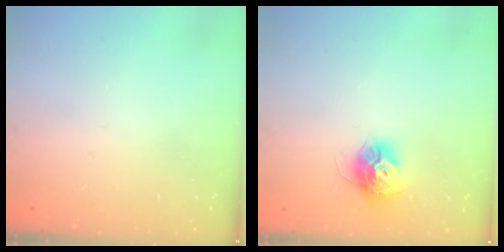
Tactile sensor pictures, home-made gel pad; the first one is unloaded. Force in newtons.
{"total": 11.3, "press": 11.3, "slide": 0.9}